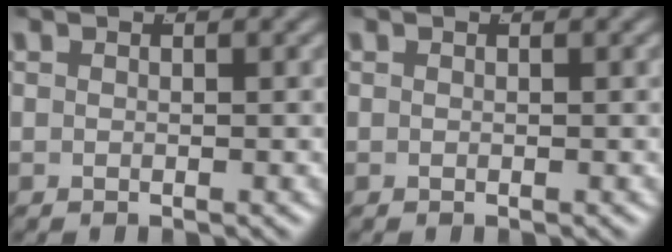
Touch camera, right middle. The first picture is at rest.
{"total": 0.0}